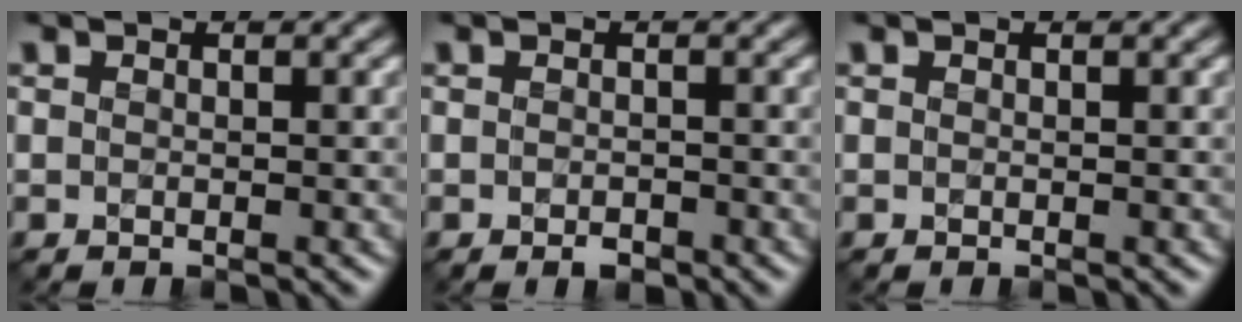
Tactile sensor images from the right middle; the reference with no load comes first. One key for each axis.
{"total": 1.1, "fx": -0.7, "fy": 0.5, "fz": 0.7, "tx": -0.011, "ty": -0.002, "tz": -0.011}
{"total": 0.0}